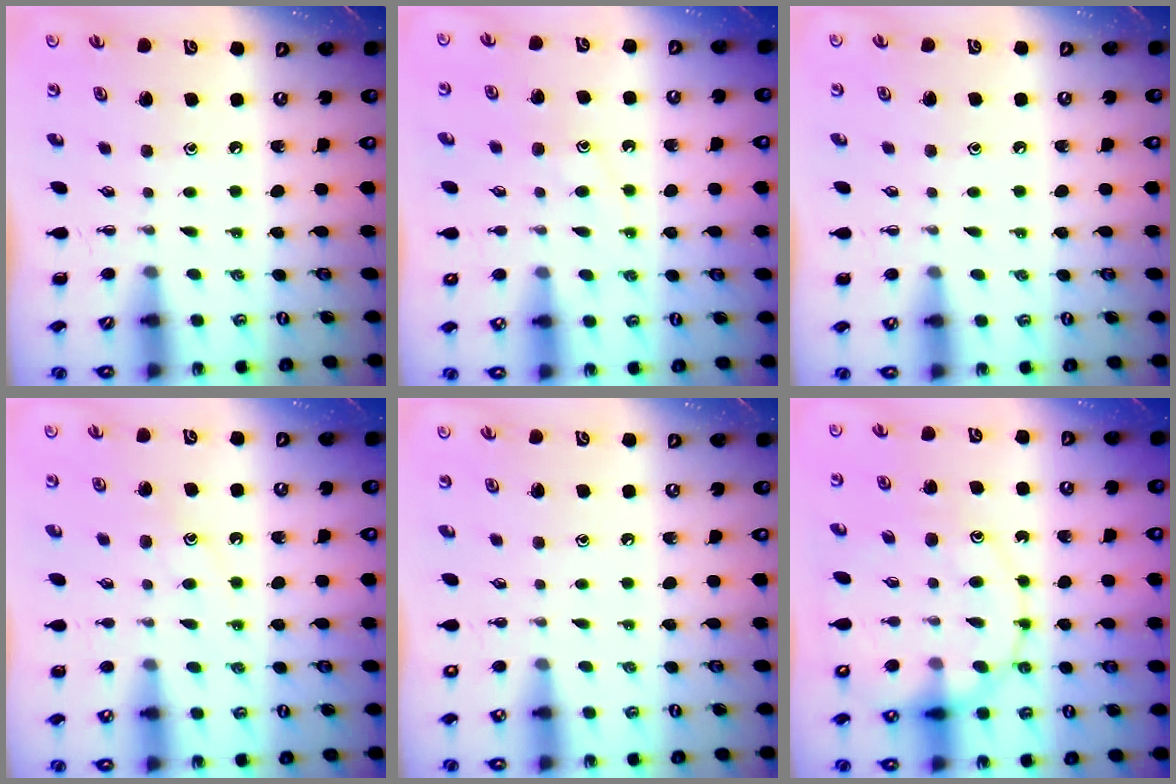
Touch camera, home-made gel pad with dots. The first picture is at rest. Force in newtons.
{"total": 10.5, "press": 10.5, "slide": 0.6}
{"total": 3.5, "press": 3.2, "slide": 1.3}
{"total": 10.6, "press": 10.5, "slide": 1.2}
{"total": 2.6, "press": 2.1, "slide": 1.6}
{"total": 16.5, "press": 16.3, "slide": 2.6}